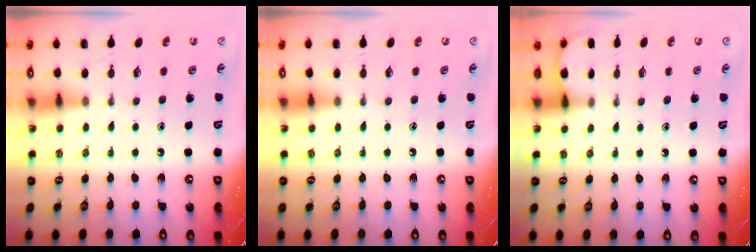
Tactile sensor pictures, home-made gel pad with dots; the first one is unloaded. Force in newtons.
{"total": 0.0}
{"total": 2.4, "press": 2.4, "slide": 0.2}